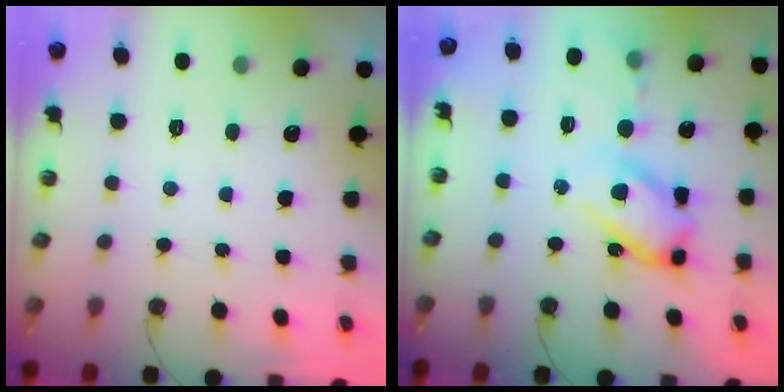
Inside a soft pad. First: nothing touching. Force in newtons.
{"total": 15.7, "press": 15.5, "slide": 2.6}